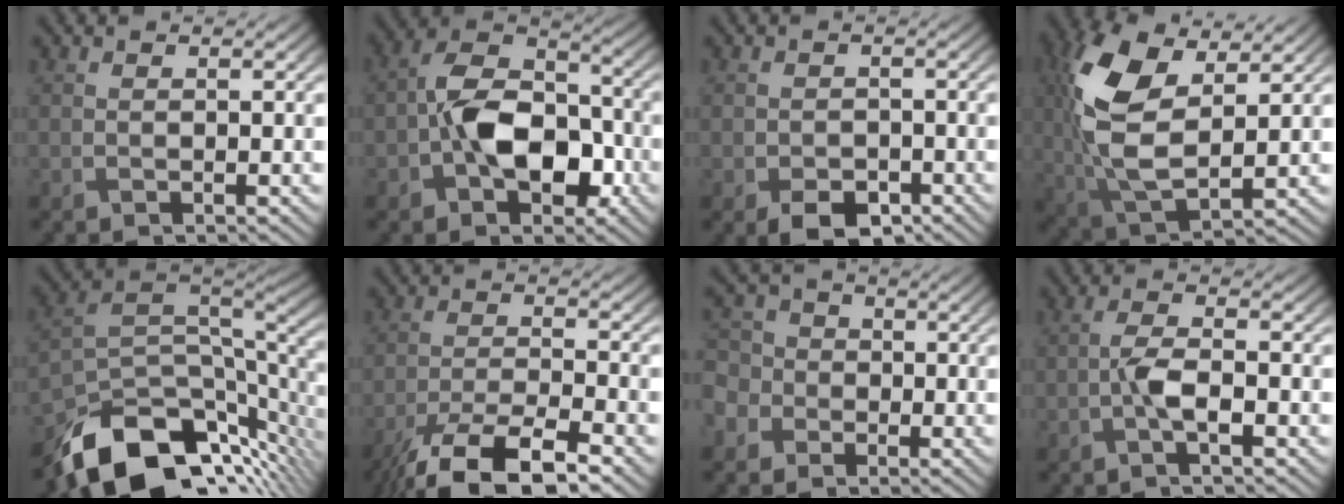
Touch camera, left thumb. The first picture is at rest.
{"total": 10.1, "force": [-2.8, 6.5, 7.3], "torque": [-0.133, 0.011, -0.060]}
{"total": 4.0, "force": [-2.6, 2.2, 2.1], "torque": [-0.032, -0.008, -0.042]}
{"total": 13.3, "force": [3.3, 6.8, 10.9], "torque": [-0.267, 0.002, 0.065]}
{"total": 14.1, "force": [-8.2, 6.3, 9.5], "torque": [-0.199, -0.018, -0.131]}
{"total": 10.5, "force": [-7.7, 2.5, 6.6], "torque": [-0.129, -0.006, -0.142]}
{"total": 5.3, "force": [-1.7, 4.7, 1.7], "torque": [-0.060, -0.003, -0.046]}
{"total": 3.1, "force": [-1.1, 0.8, 2.7], "torque": [-0.064, 0.006, -0.030]}